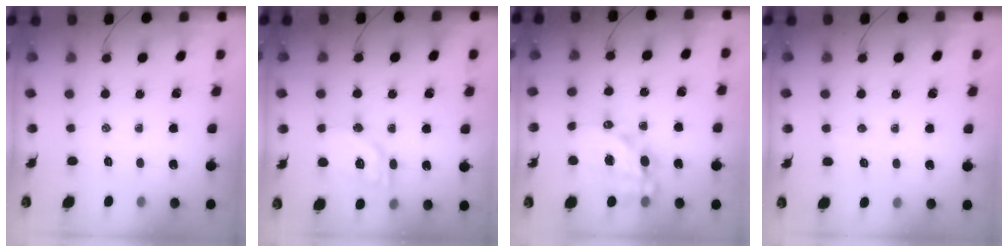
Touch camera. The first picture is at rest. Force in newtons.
{"total": 14.3, "press": 14.1, "slide": 2.6}
{"total": 14.9, "press": 14.5, "slide": 3.4}
{"total": 3.4, "press": 3.2, "slide": 1.0}